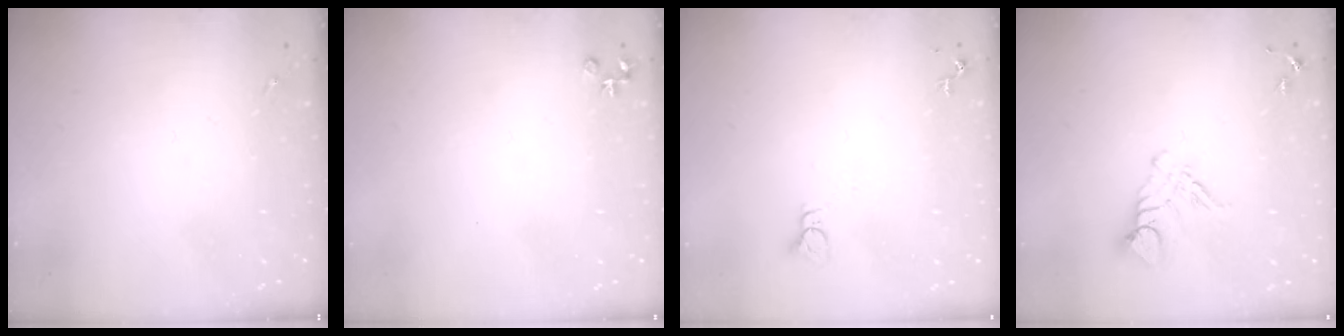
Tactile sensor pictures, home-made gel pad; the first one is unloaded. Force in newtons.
{"total": 3.7, "press": 3.6, "slide": 0.4}
{"total": 2.2, "press": 2.2, "slide": 0.1}
{"total": 9.4, "press": 9.4, "slide": 0.9}